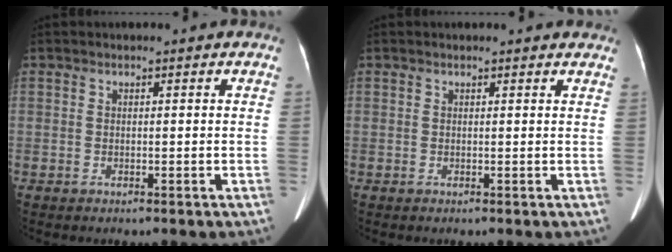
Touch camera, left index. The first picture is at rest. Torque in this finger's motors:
{"motor_torque": [0.72, -0.85, 0.15, 0.00]}